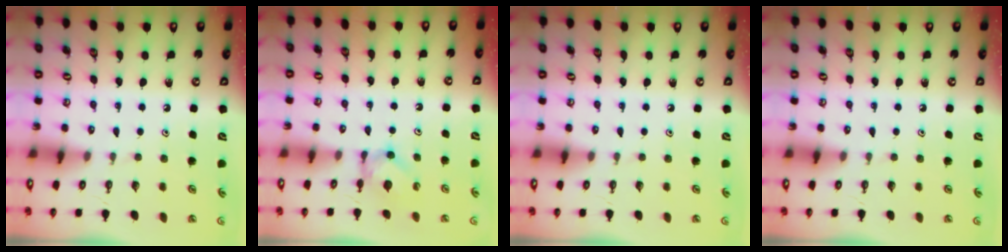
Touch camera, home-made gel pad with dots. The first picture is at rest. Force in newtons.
{"total": 3.2, "press": 3.2, "slide": 0.6}
{"total": 0.0}
{"total": 0.0}